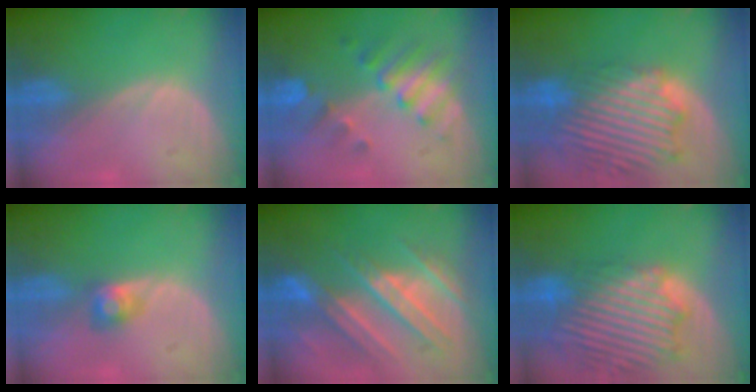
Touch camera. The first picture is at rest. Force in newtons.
{"total": 7.6, "press": 6.7, "slide": 3.6}
{"total": 14.1, "press": 12.1, "slide": 7.2}
{"total": 2.6, "press": 2.5, "slide": 0.7}
{"total": 10.0, "press": 9.5, "slide": 2.9}
{"total": 14.6, "press": 12.5, "slide": 7.5}